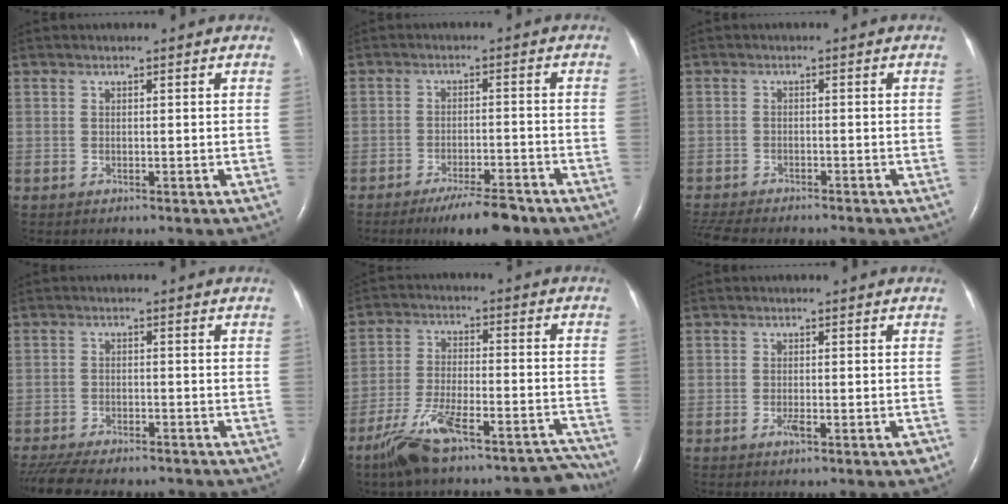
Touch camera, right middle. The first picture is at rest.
{"total": 7.3, "force": [-5.6, 1.3, 4.4], "torque": [-0.071, -0.011, -0.088]}
{"total": 11.5, "force": [-10.1, 2.8, 4.9], "torque": [-0.093, -0.013, -0.140]}
{"total": 14.0, "force": [-12.1, 3.9, 6.0], "torque": [-0.136, -0.016, -0.169]}
{"total": 15.0, "force": [-12.6, 2.8, 7.6], "torque": [-0.114, 0.028, -0.210]}
{"total": 2.1, "force": [-1.2, 0.4, 1.7], "torque": [-0.027, 0.000, -0.017]}